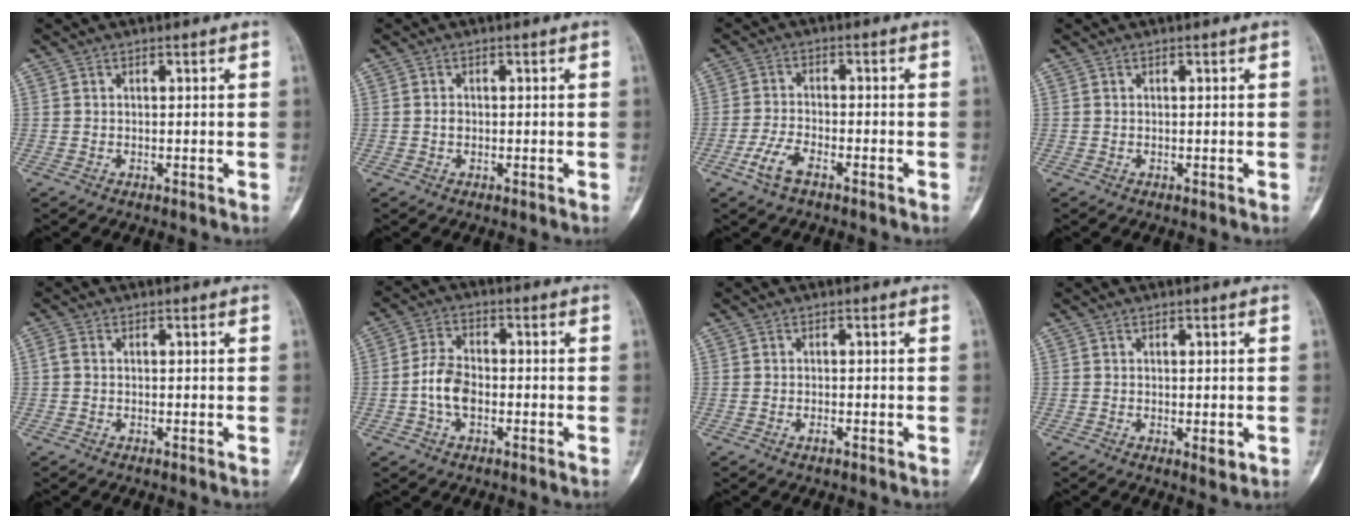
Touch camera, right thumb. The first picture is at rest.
{"total": 0.9, "force": [-0.3, 0.7, 0.5], "torque": [-0.004, 0.004, -0.008]}
{"total": 5.1, "force": [-3.0, 2.1, 3.6], "torque": [-0.077, 0.018, -0.056]}
{"total": 0.0}
{"total": 1.3, "force": [-0.3, 0.8, 1.0], "torque": [-0.025, -0.001, -0.012]}
{"total": 6.4, "force": [-1.7, 3.9, 4.7], "torque": [-0.089, 0.021, -0.041]}
{"total": 0.9, "force": [-0.5, 0.4, 0.7], "torque": [-0.010, 0.004, -0.008]}
{"total": 1.9, "force": [-0.3, 0.8, 1.7], "torque": [-0.019, -0.004, 0.001]}